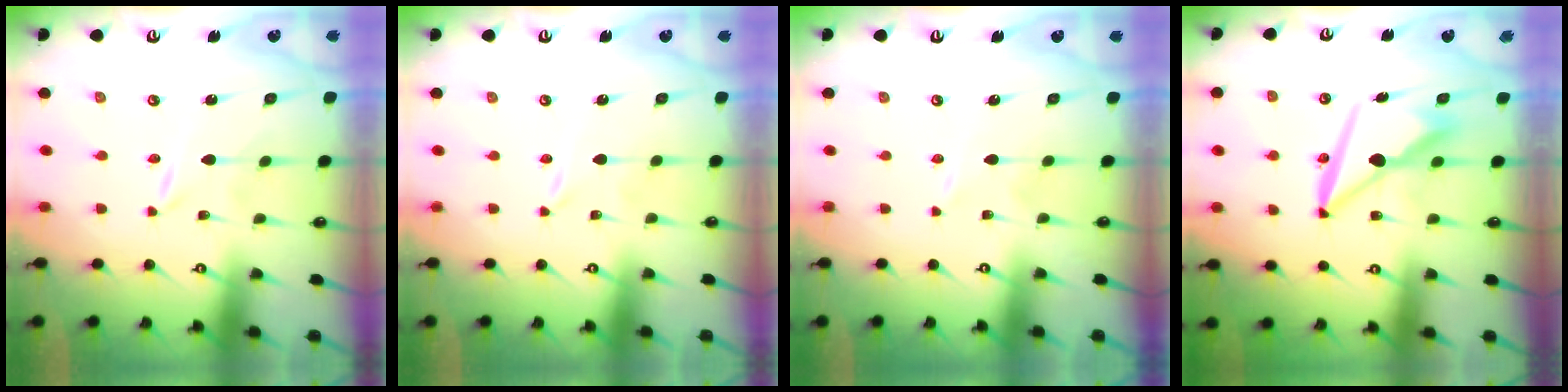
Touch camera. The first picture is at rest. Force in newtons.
{"total": 0.0}
{"total": 0.6, "press": 0.6, "slide": 0.1}
{"total": 9.6, "press": 9.5, "slide": 1.3}